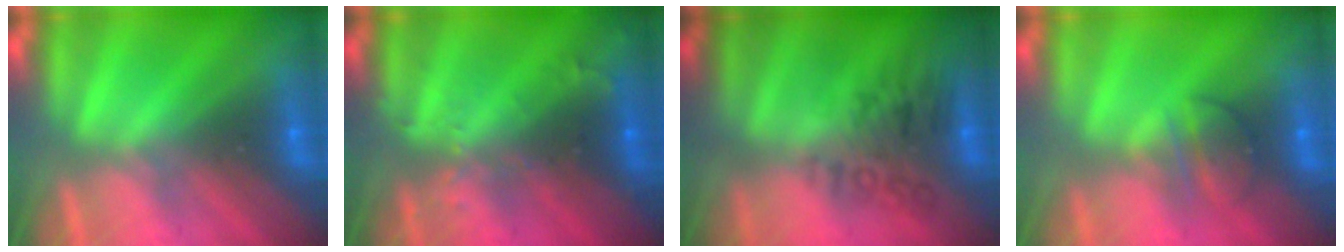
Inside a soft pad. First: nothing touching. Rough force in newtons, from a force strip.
{"total": 2.9}
{"total": 2.9}
{"total": 2.4}